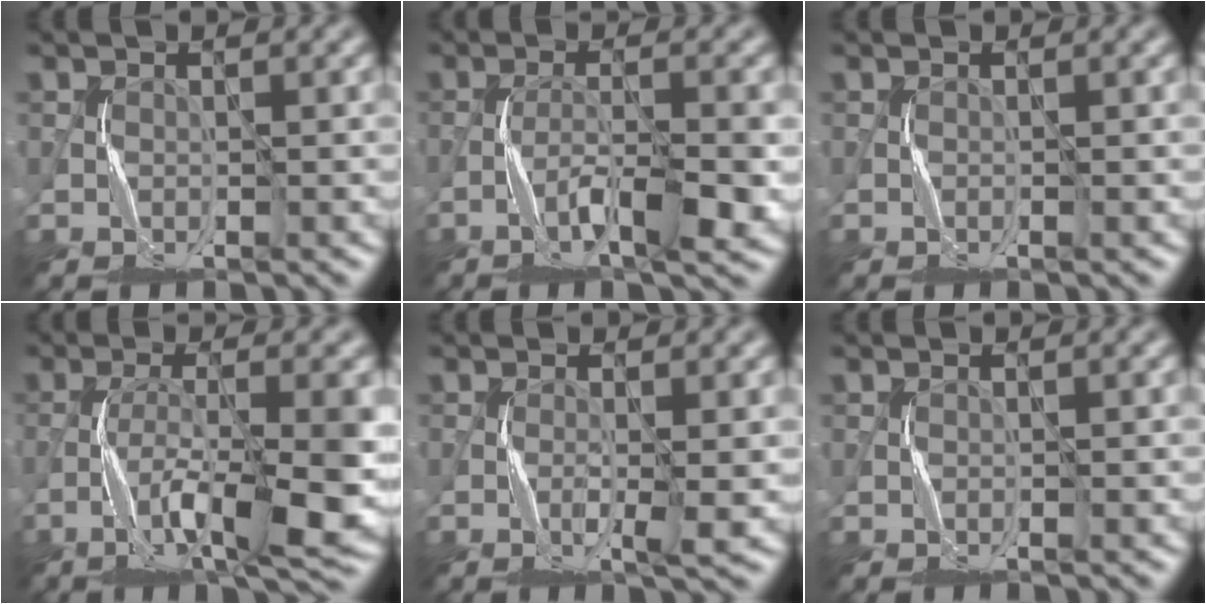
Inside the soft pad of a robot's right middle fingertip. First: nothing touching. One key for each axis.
{"total": 5.5, "fx": -2.5, "fy": 1.0, "fz": 4.8, "tx": -0.086, "ty": 0.006, "tz": -0.044}
{"total": 0.0}
{"total": 9.3, "fx": -3.7, "fy": 2.0, "fz": 8.3, "tx": -0.147, "ty": -0.001, "tz": -0.065}
{"total": 2.2, "fx": -0.4, "fy": 0.1, "fz": 2.2, "tx": -0.040, "ty": 0.000, "tz": -0.009}
{"total": 0.0}